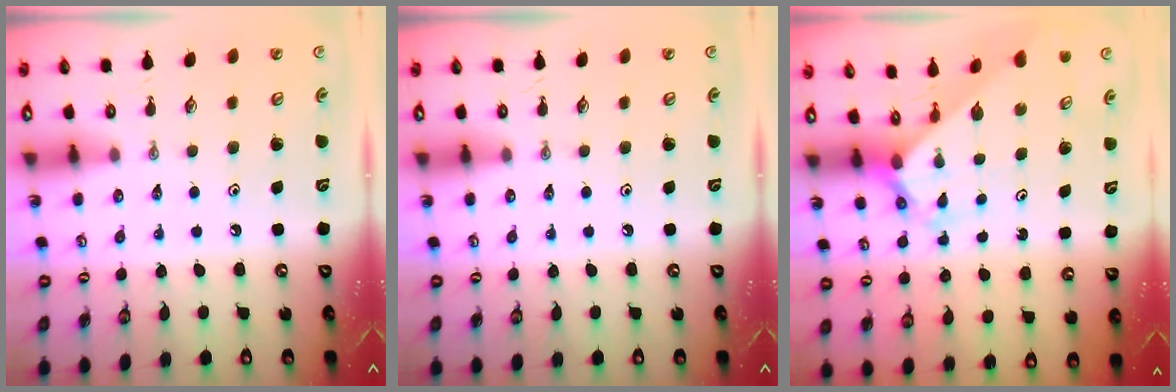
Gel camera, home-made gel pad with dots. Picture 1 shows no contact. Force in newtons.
{"total": 0.0}
{"total": 2.3, "press": 2.3, "slide": 0.2}